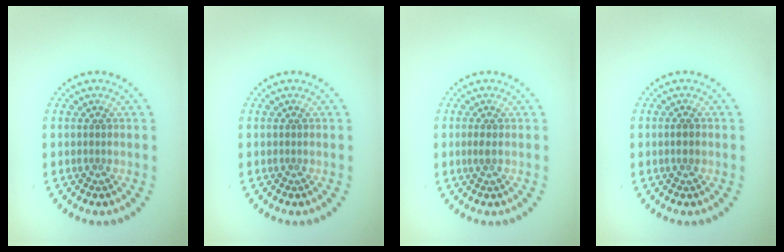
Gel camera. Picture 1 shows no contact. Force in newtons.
{"total": 0.0}
{"total": 0.8, "press": 0.8, "slide": 0.3}
{"total": 0.9, "press": 0.8, "slide": 0.3}